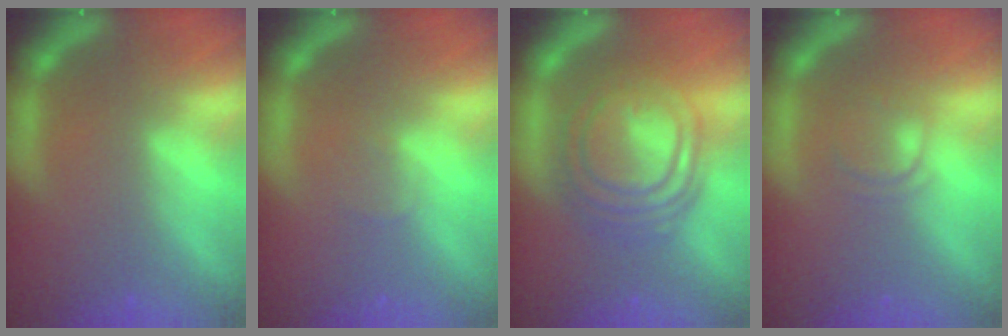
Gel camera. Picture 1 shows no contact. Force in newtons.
{"total": 1.0}
{"total": 10.0}
{"total": 2.0}